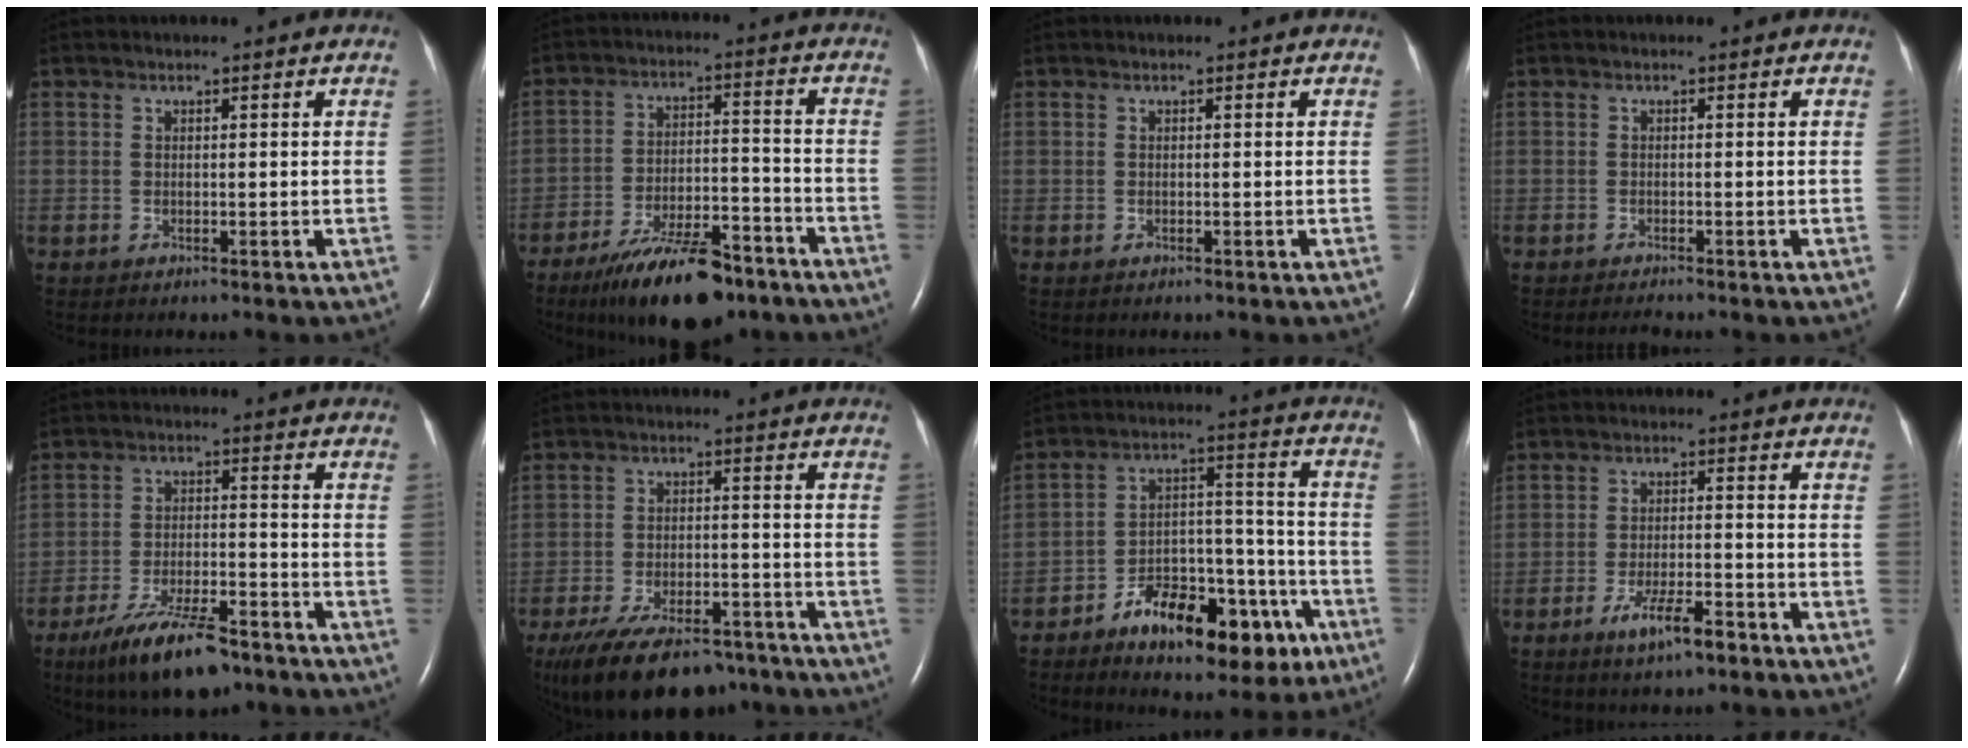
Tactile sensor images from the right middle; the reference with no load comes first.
{"total": 14.3, "force": [-10.5, 4.3, 8.8], "torque": [-0.143, 0.001, -0.173]}
{"total": 0.0}
{"total": 1.1, "force": [-1.1, -0.1, 0.2], "torque": [-0.009, -0.006, -0.015]}
{"total": 11.7, "force": [-8.4, 2.9, 7.5], "torque": [-0.139, -0.017, -0.145]}
{"total": 18.2, "force": [-13.8, 7.3, 9.4], "torque": [-0.187, -0.019, -0.206]}
{"total": 16.5, "force": [-9.6, 7.0, 11.5], "torque": [-0.166, 0.032, -0.140]}
{"total": 6.0, "force": [-3.9, 1.0, 4.4], "torque": [-0.086, -0.004, -0.067]}